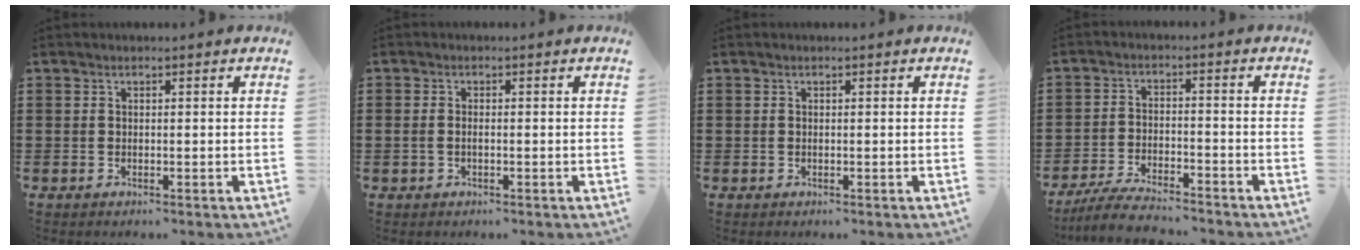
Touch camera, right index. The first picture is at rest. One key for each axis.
{"total": 0.8, "fx": -0.3, "fy": 0.2, "fz": 0.7, "tx": -0.015, "ty": -0.004, "tz": -0.004}
{"total": 0.0}
{"total": 5.3, "fx": -5.0, "fy": 0.3, "fz": 1.6, "tx": -0.040, "ty": -0.005, "tz": -0.099}